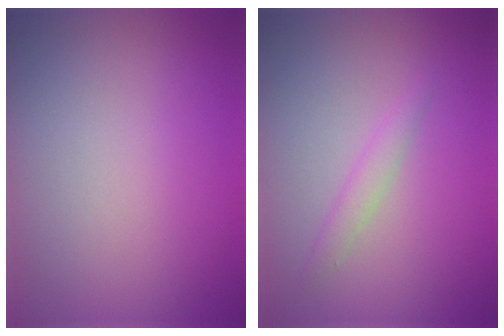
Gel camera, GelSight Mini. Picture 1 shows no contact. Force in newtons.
{"total": 1.4, "press": 1.4, "slide": 0.1}